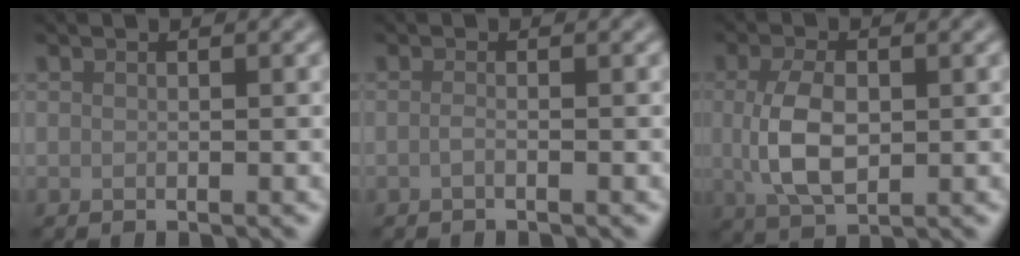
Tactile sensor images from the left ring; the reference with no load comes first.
{"total": 0.8, "force": [-0.4, 0.2, 0.6], "torque": [-0.011, -0.002, -0.010]}
{"total": 5.2, "force": [0.1, 3.0, 4.3], "torque": [-0.095, -0.001, 0.005]}